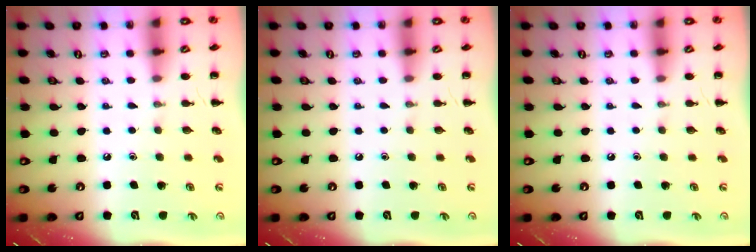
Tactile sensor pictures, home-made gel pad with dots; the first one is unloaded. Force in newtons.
{"total": 0.0}
{"total": 0.0}